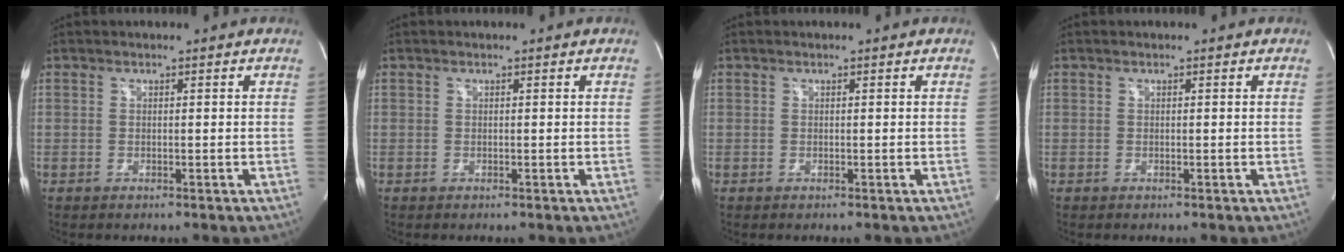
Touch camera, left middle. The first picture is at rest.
{"total": 0.0}
{"total": 0.0}
{"total": 0.0}